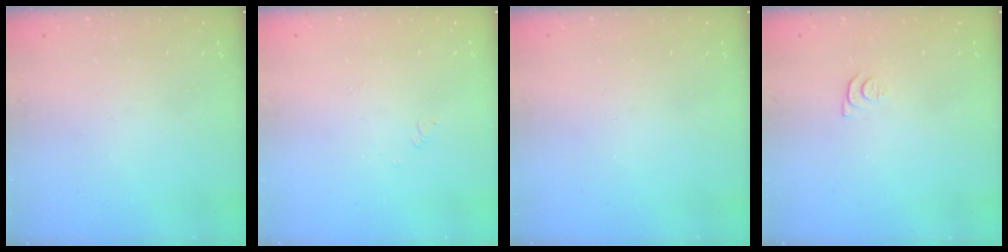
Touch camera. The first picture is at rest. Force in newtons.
{"total": 3.0, "press": 3.0, "slide": 0.4}
{"total": 0.0}
{"total": 4.1, "press": 4.0, "slide": 0.6}